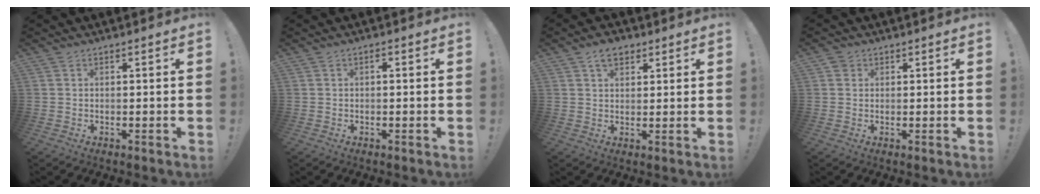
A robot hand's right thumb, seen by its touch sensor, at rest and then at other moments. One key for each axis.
{"total": 0.7, "fx": -0.5, "fy": 0.2, "fz": 0.4, "tx": -0.015, "ty": 0.007, "tz": -0.010}
{"total": 5.2, "fx": 3.1, "fy": 3.3, "fz": 2.7, "tx": -0.042, "ty": -0.005, "tz": 0.055}
{"total": 1.8, "fx": 1.0, "fy": 1.5, "fz": 0.4, "tx": -0.005, "ty": -0.002, "tz": 0.018}